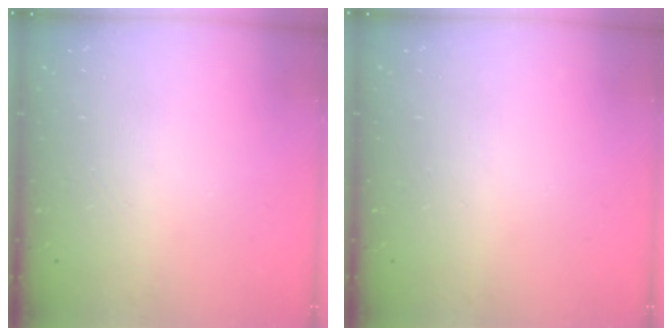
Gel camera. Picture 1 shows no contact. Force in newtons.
{"total": 0.0}